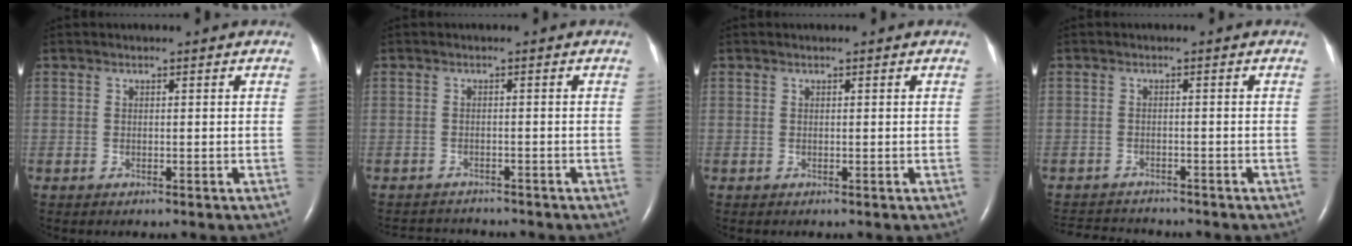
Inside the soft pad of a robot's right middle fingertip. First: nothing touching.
{"total": 5.3, "force": [-5.2, 0.9, 0.6], "torque": [-0.010, -0.003, -0.074]}
{"total": 0.0}
{"total": 6.9, "force": [-6.6, 1.3, 1.4], "torque": [-0.025, -0.002, -0.098]}